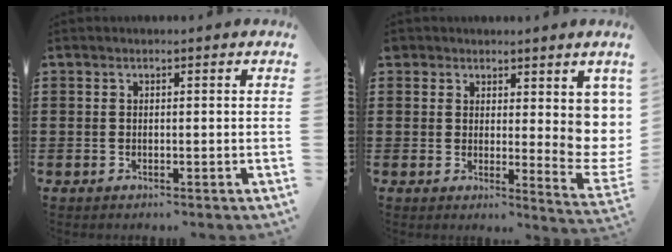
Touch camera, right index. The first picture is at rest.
{"total": 5.6, "force": [3.1, 3.1, 3.5], "torque": [-0.045, -0.022, 0.059]}